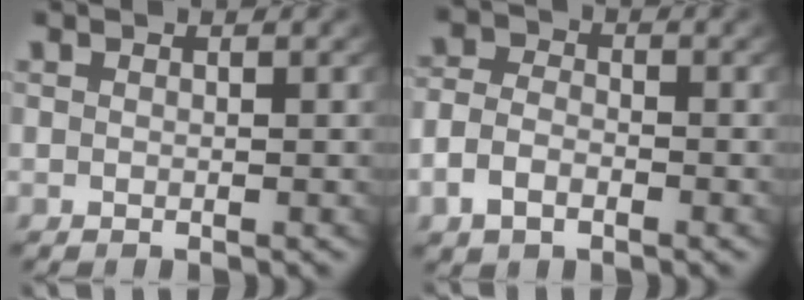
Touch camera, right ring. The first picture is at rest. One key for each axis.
{"total": 4.0, "fx": -1.6, "fy": 3.1, "fz": 1.9, "tx": -0.051, "ty": -0.016, "tz": -0.024}